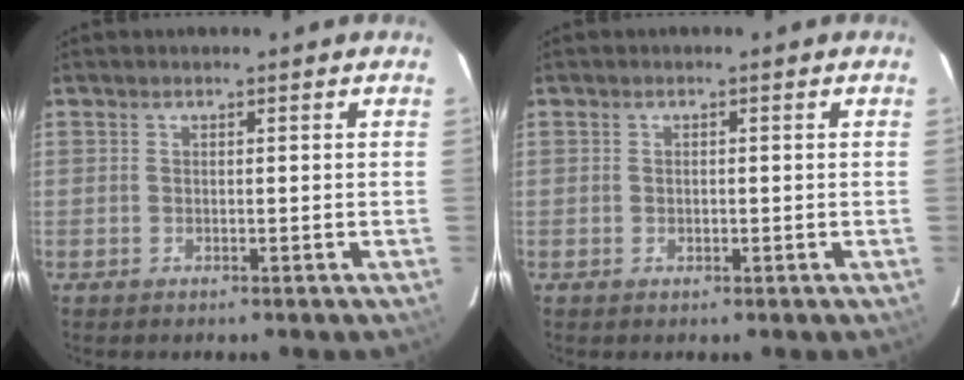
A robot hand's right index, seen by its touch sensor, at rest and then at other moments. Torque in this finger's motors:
{"motor_torque": [0.04, 0.13, 0.02, -0.03]}